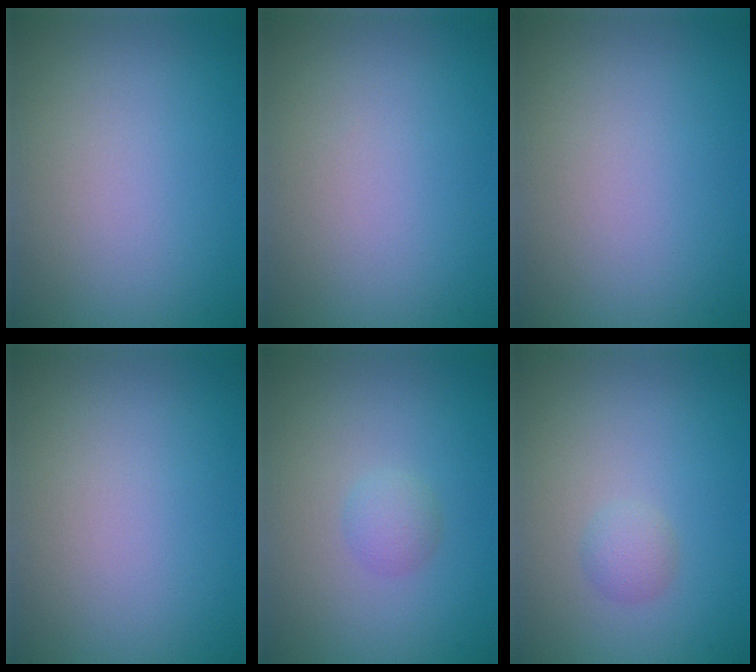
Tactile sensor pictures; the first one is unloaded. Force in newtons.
{"total": 0.0}
{"total": 0.0}
{"total": 0.0}
{"total": 1.4, "press": 1.4, "slide": 0.0}
{"total": 1.2, "press": 1.2, "slide": 0.0}